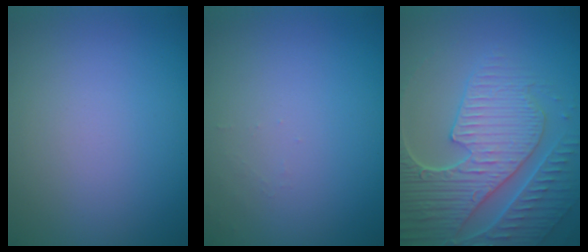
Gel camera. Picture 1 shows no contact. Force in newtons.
{"total": 0.7, "press": 0.7, "slide": 0.1}
{"total": 7.8, "press": 6.0, "slide": 5.0}